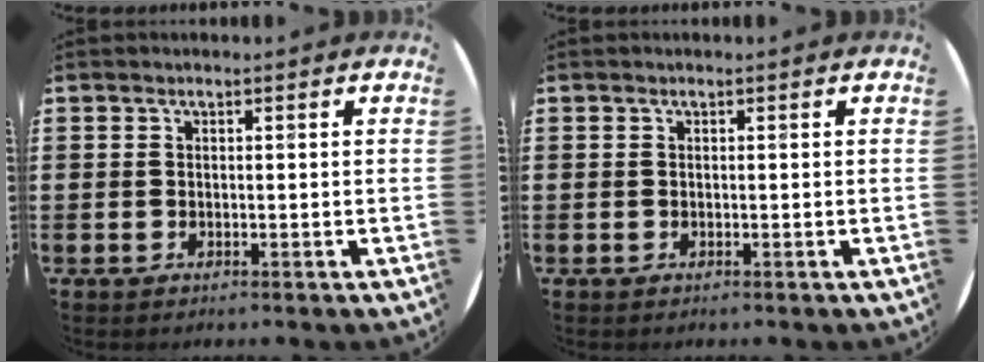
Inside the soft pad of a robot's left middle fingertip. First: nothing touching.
{"total": 0.0}